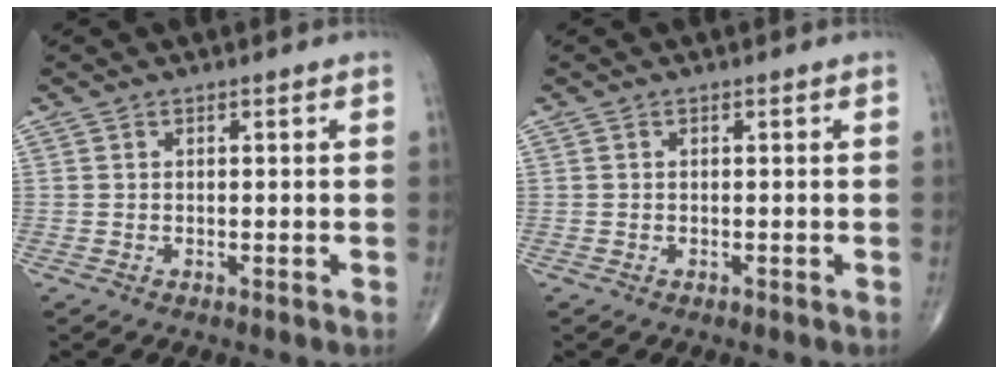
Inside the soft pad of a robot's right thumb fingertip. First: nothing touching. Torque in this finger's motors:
{"motor_torque": [-0.19, -0.01, -0.11, -0.03, 0.08]}